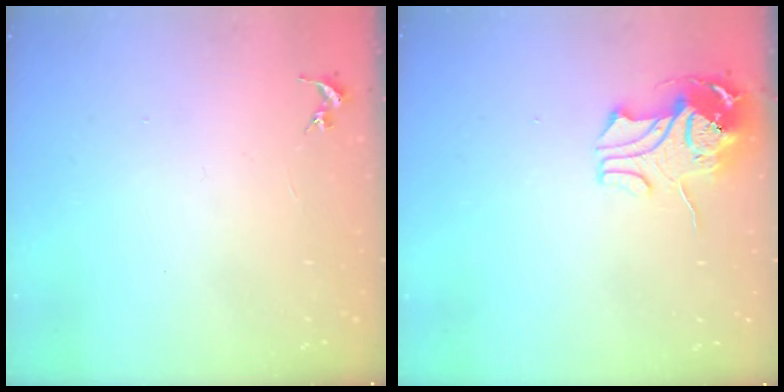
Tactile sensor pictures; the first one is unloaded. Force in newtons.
{"total": 10.9, "press": 10.9, "slide": 1.1}